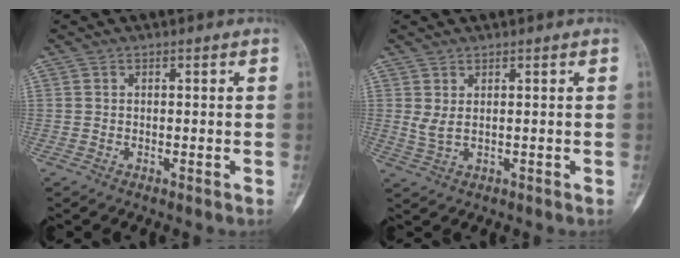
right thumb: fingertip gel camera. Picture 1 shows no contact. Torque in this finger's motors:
{"motor_torque": [0.27, 0.17, 0.03, 0.03, -0.01]}